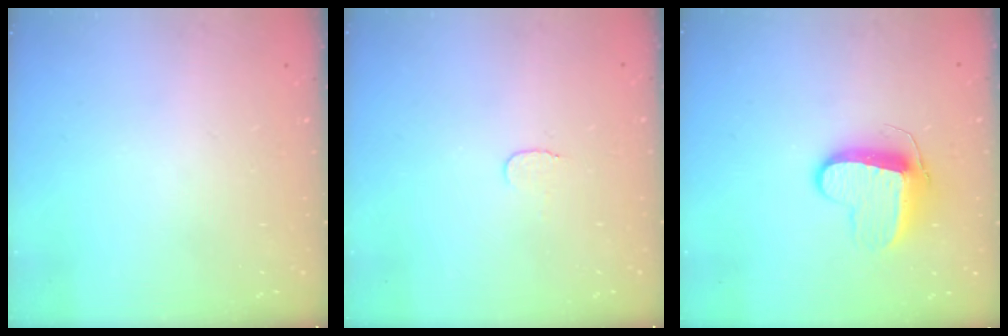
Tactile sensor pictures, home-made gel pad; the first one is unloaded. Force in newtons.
{"total": 3.6, "press": 3.6, "slide": 0.4}
{"total": 10.0, "press": 10.0, "slide": 0.5}